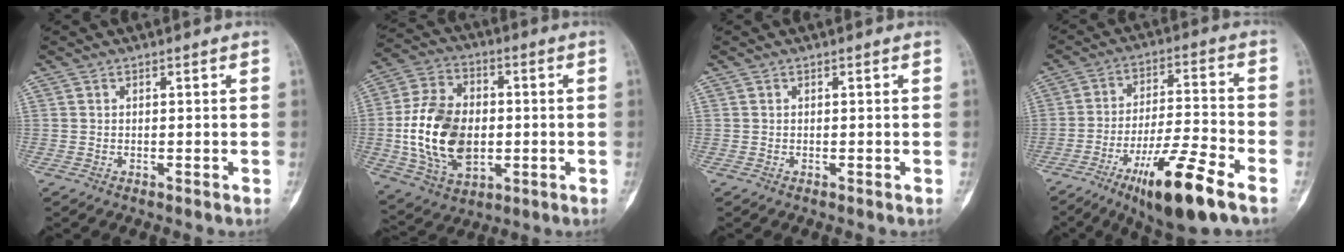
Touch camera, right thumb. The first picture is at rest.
{"total": 18.2, "force": [-1.3, 12.3, 13.4], "torque": [-0.233, 0.007, -0.014]}
{"total": 0.0}
{"total": 15.8, "force": [-8.9, 2.7, 12.8], "torque": [-0.228, 0.038, -0.146]}